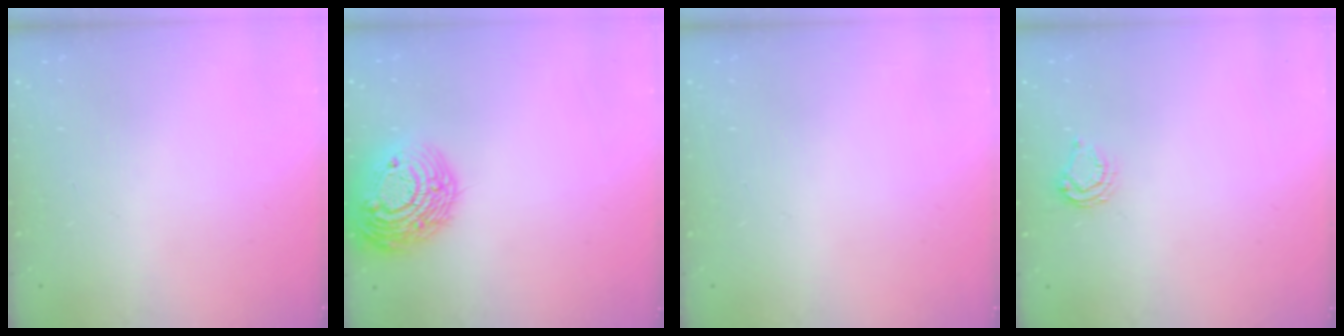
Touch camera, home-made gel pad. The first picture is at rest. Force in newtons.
{"total": 16.7, "press": 16.7, "slide": 1.4}
{"total": 0.0}
{"total": 4.6, "press": 4.5, "slide": 0.6}